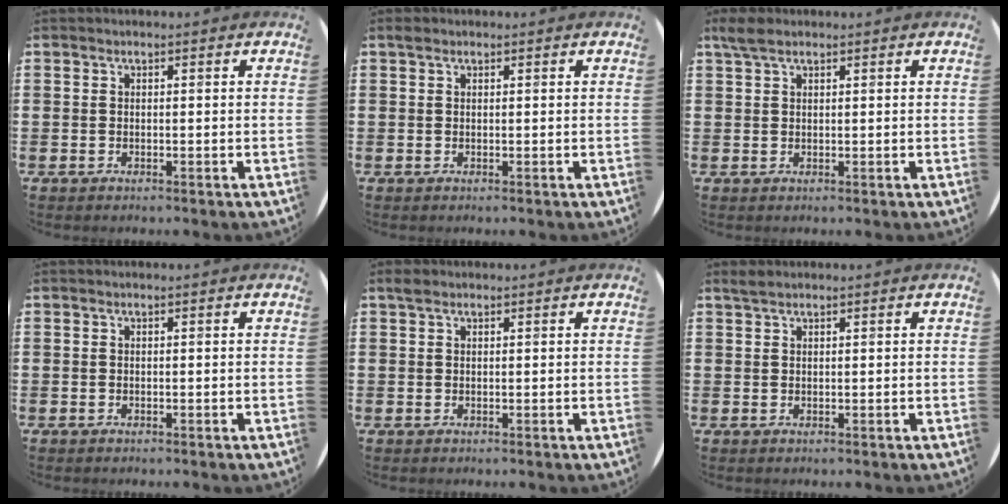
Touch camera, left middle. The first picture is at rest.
{"total": 0.5, "force": [0.4, 0.3, 0.1], "torque": [0.005, -0.001, 0.007]}
{"total": 2.2, "force": [1.7, 0.8, 1.2], "torque": [-0.028, 0.005, 0.031]}
{"total": 0.0}
{"total": 0.9, "force": [0.7, 0.4, 0.3], "torque": [0.001, 0.001, 0.011]}
{"total": 1.1, "force": [1.0, 0.2, 0.4], "torque": [-0.009, 0.002, 0.020]}